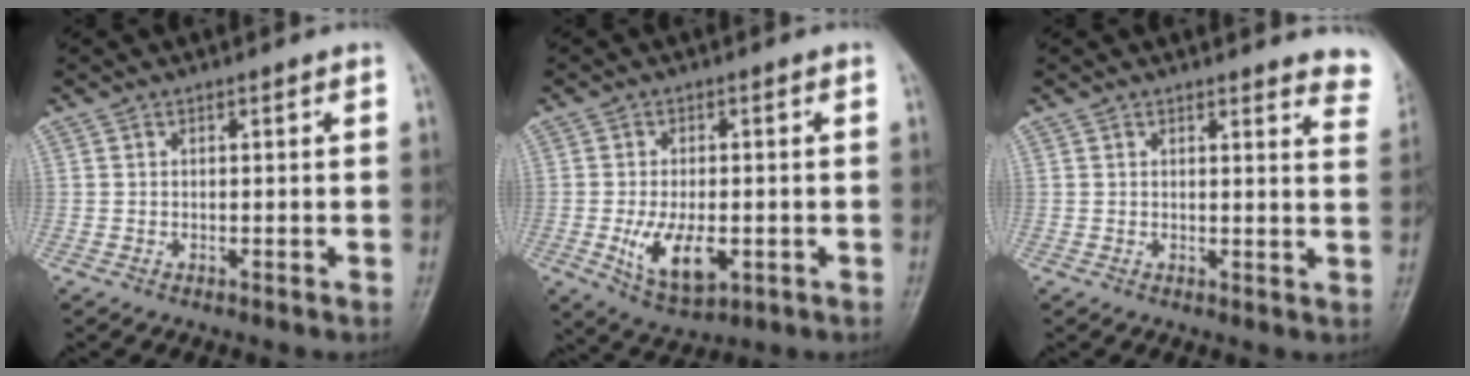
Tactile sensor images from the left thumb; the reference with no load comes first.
{"total": 9.1, "force": [-2.2, 4.7, 7.4], "torque": [-0.126, -0.008, -0.026]}
{"total": 7.7, "force": [7.4, 1.6, 1.6], "torque": [0.022, -0.049, 0.049]}